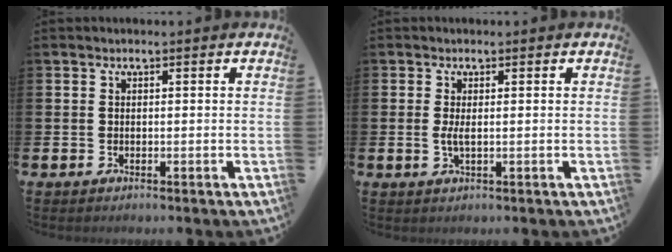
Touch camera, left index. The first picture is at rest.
{"total": 1.4, "force": [0.1, 0.3, 1.4], "torque": [-0.022, -0.003, 0.000]}